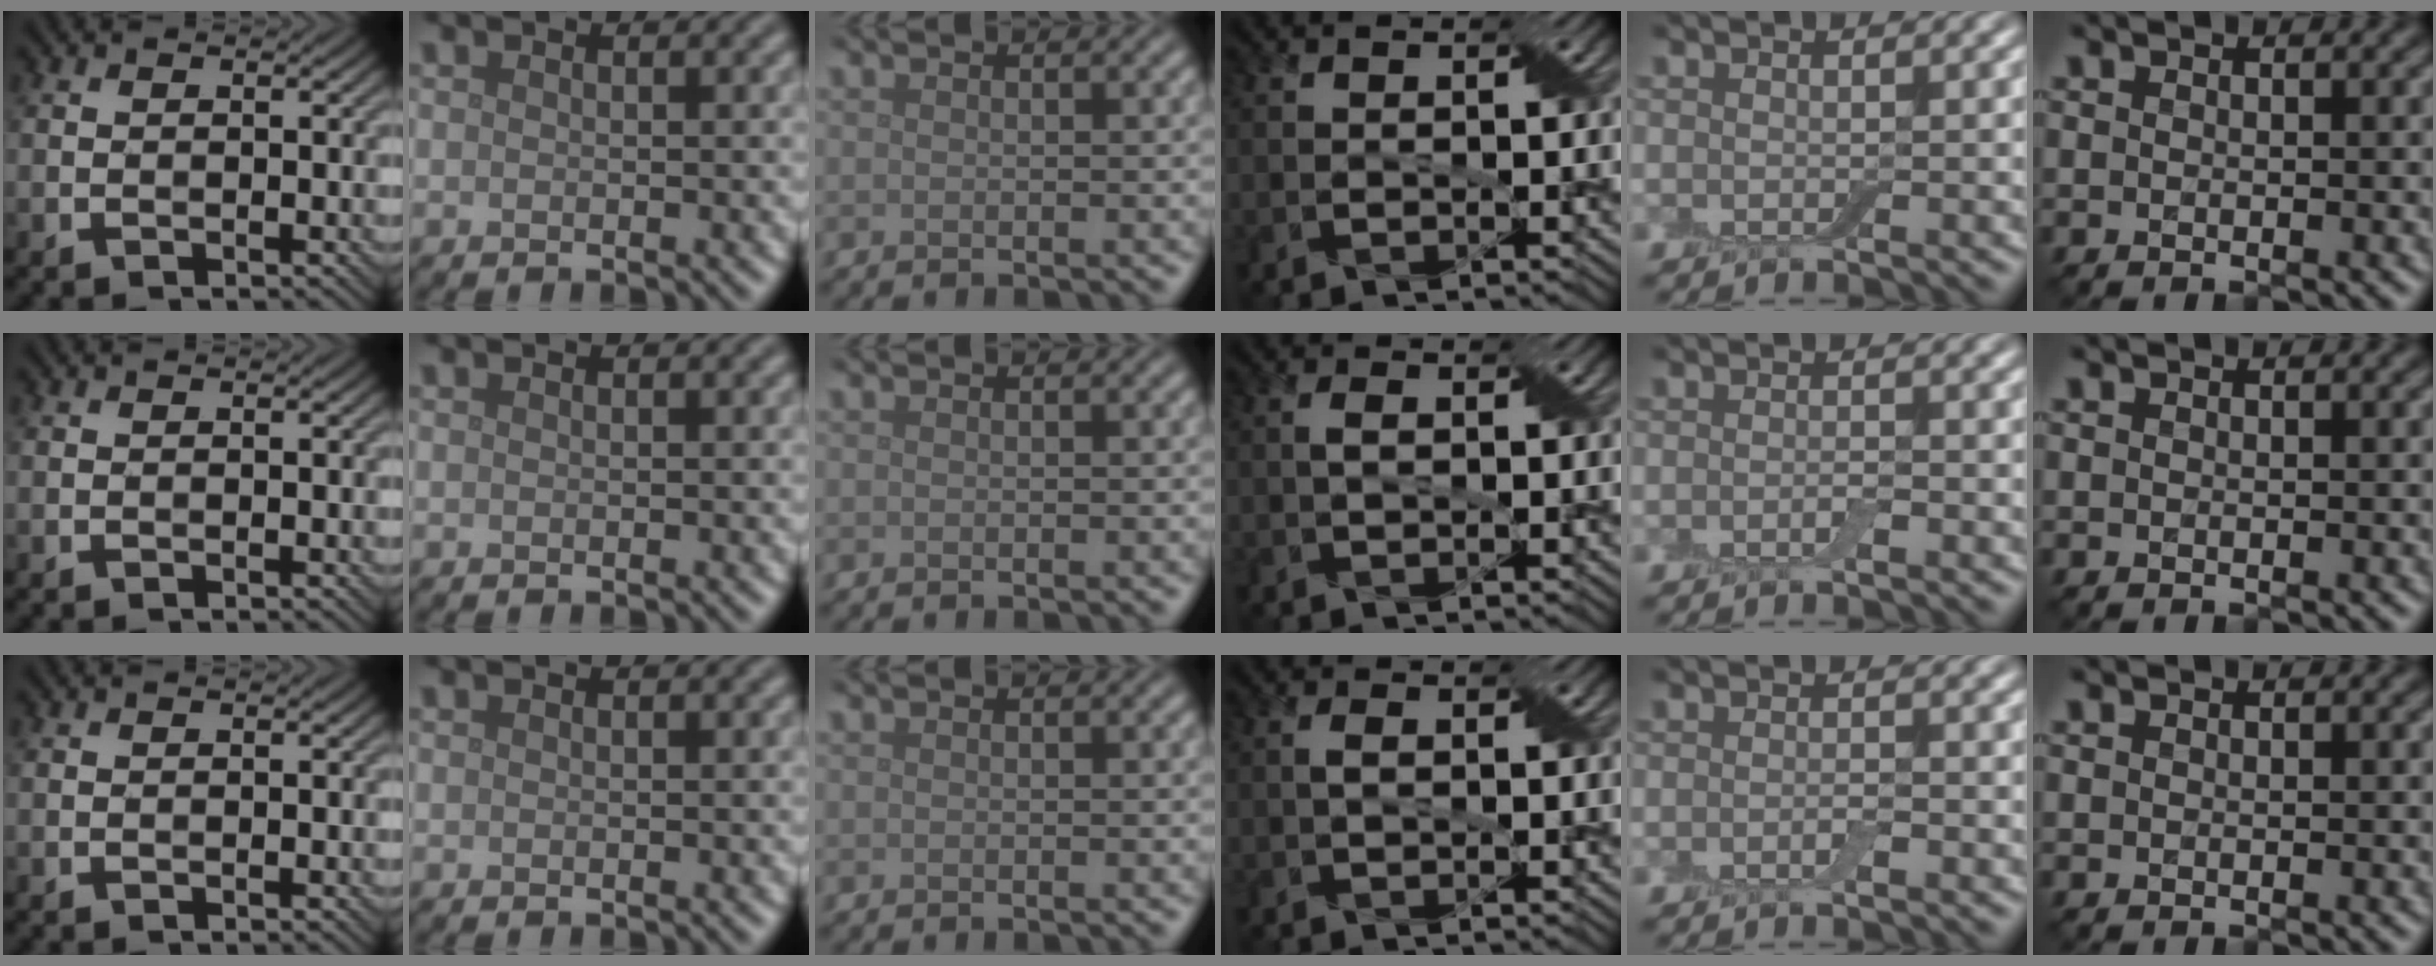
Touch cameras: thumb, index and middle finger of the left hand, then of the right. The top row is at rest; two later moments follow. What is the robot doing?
{"motion": "fold", "object": "bandage"}